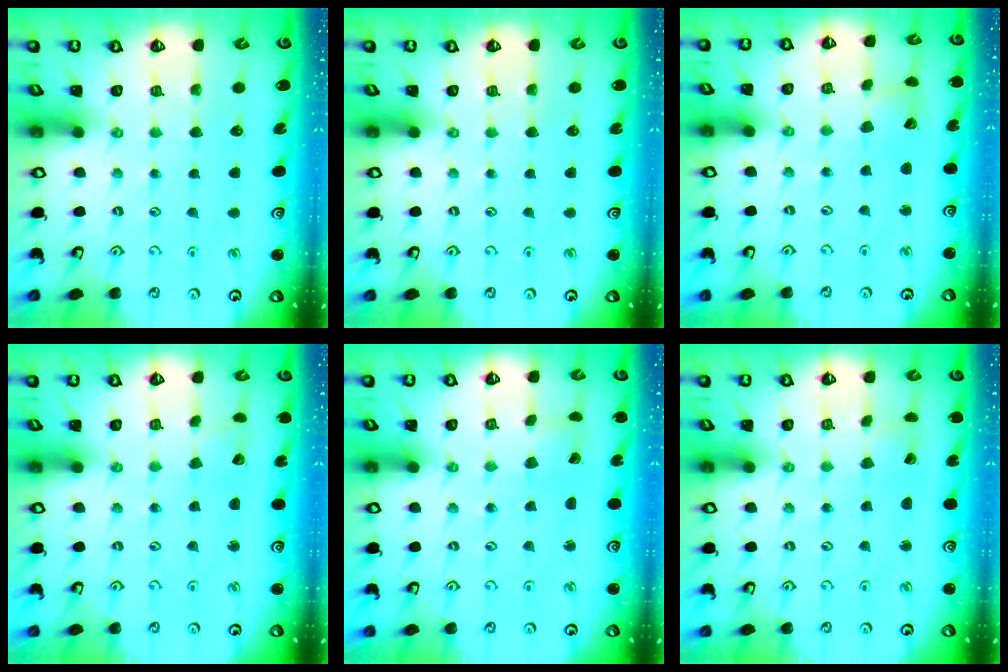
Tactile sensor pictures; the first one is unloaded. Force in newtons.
{"total": 0.0}
{"total": 2.8, "press": 2.8, "slide": 0.4}
{"total": 1.9, "press": 1.9, "slide": 0.1}
{"total": 1.7, "press": 1.7, "slide": 0.1}
{"total": 1.5, "press": 1.5, "slide": 0.1}